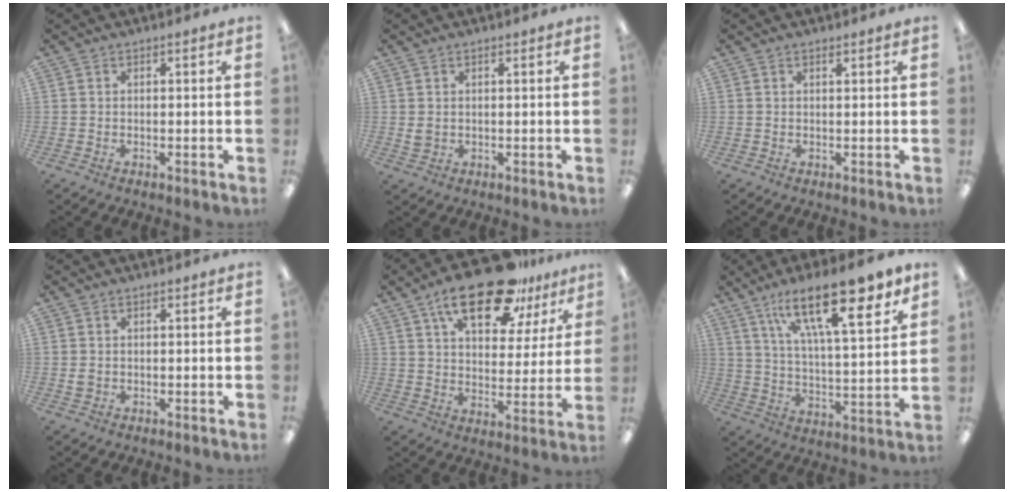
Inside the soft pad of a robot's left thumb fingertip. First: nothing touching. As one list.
[{"total": 1.8, "force": [0.8, 1.4, 0.9], "torque": [-0.011, -0.001, 0.012]}, {"total": 0.7, "force": [0.6, 0.1, 0.3], "torque": [0.001, -0.004, 0.009]}, {"total": 1.4, "force": [0.2, 1.2, 0.8], "torque": [-0.016, 0.004, 0.003]}, {"total": 19.8, "force": [12.9, 8.5, 12.4], "torque": [-0.193, -0.061, 0.214]}, {"total": 21.5, "force": [13.7, 6.6, 15.2], "torque": [-0.242, -0.071, 0.219]}]